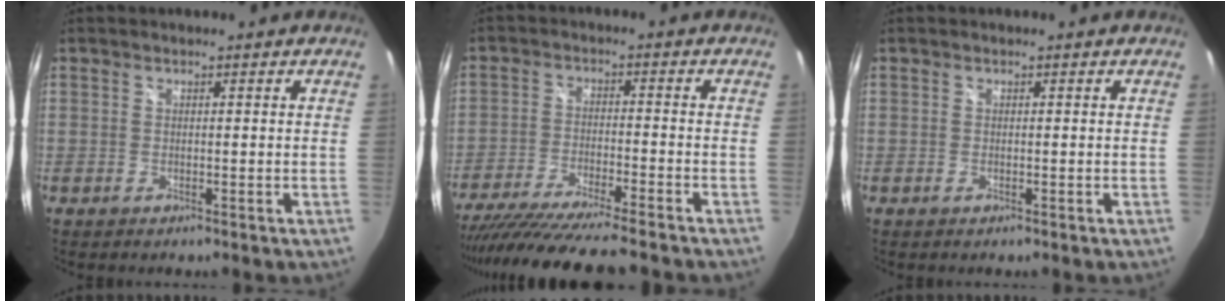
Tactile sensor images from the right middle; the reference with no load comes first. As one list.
[{"total": 16.2, "force": [-14.3, 0.3, 7.7], "torque": [-0.156, -0.039, -0.236]}, {"total": 0.0}]